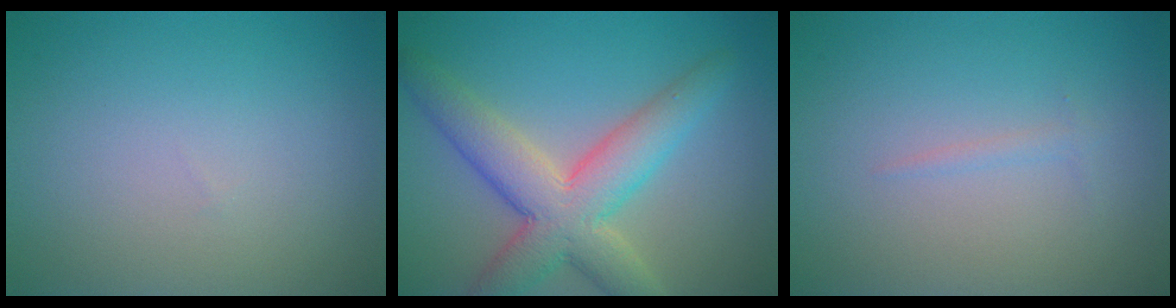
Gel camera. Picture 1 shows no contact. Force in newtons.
{"total": 7.2, "press": 7.2, "slide": 0.5}
{"total": 0.7, "press": 0.7, "slide": 0.0}